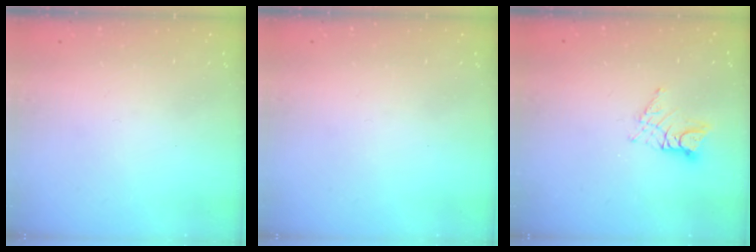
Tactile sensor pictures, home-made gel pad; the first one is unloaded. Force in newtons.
{"total": 0.0}
{"total": 7.1, "press": 7.1, "slide": 0.5}